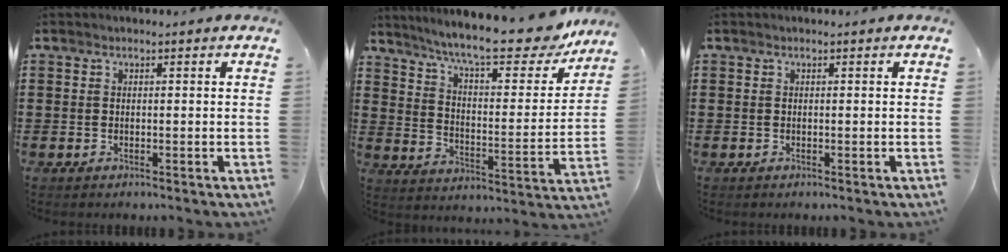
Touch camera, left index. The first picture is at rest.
{"total": 12.6, "force": [10.8, 0.9, 6.6], "torque": [-0.142, -0.069, 0.179]}
{"total": 0.0}